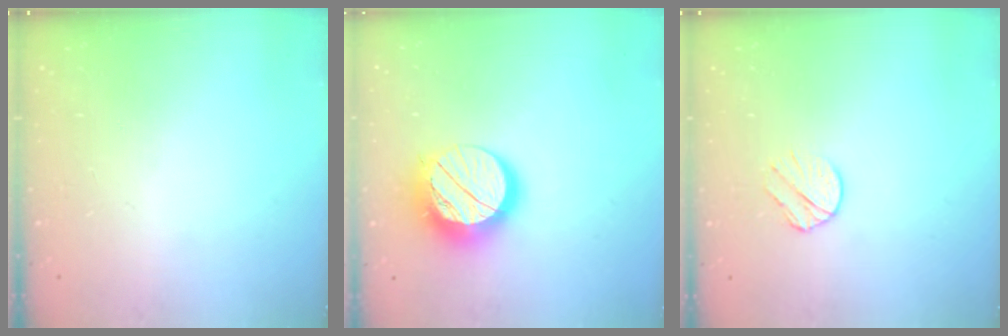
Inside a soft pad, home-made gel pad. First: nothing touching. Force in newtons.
{"total": 14.9, "press": 14.8, "slide": 0.9}
{"total": 7.5, "press": 7.4, "slide": 1.2}